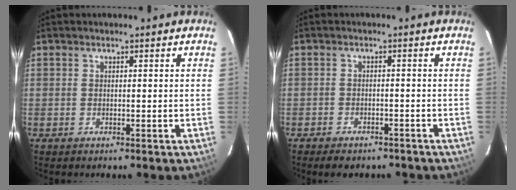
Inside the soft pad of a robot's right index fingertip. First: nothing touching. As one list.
[{"total": 6.5, "force": [-5.2, 2.9, 2.5], "torque": [-0.057, -0.003, -0.069]}]